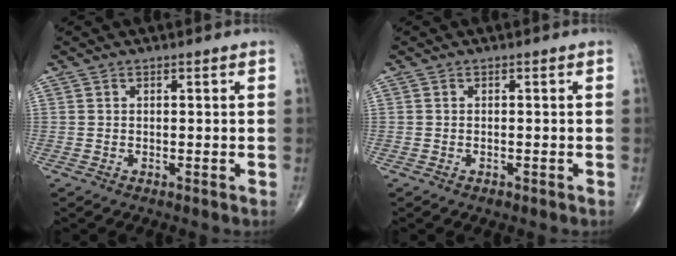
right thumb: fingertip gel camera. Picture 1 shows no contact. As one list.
[{"total": 0.8, "force": [-0.5, 0.4, 0.4], "torque": [-0.007, 0.000, -0.005]}]